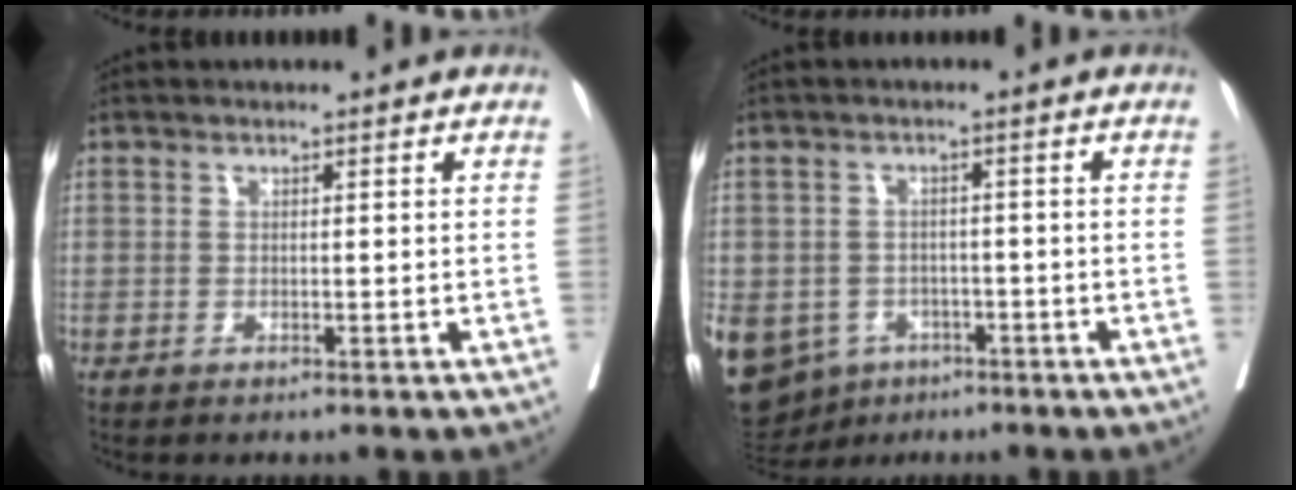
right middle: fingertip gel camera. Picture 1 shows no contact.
{"total": 17.5, "force": [-7.8, 14.1, 6.7], "torque": [-0.208, -0.001, -0.102]}